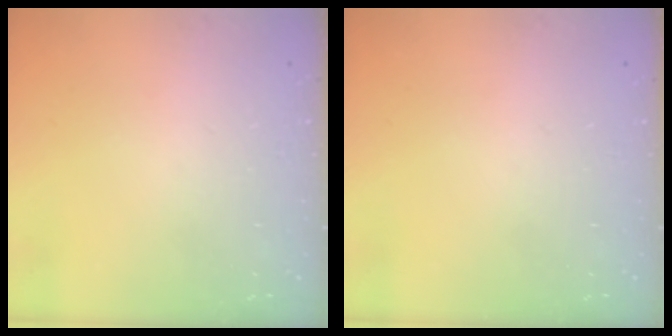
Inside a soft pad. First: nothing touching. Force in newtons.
{"total": 0.0}